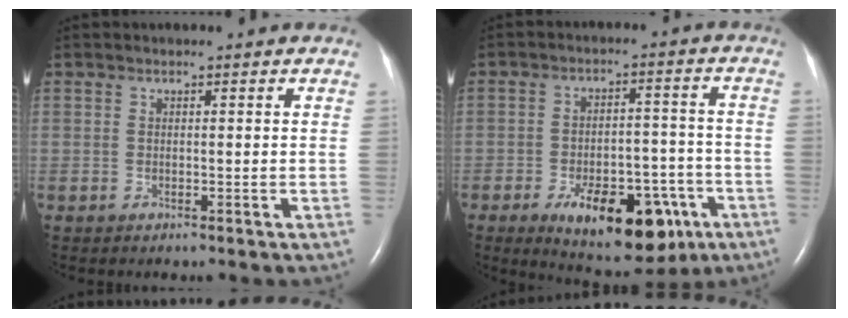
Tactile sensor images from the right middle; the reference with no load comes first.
{"total": 15.0, "force": [-7.9, 6.7, 10.9], "torque": [-0.147, 0.006, -0.103]}